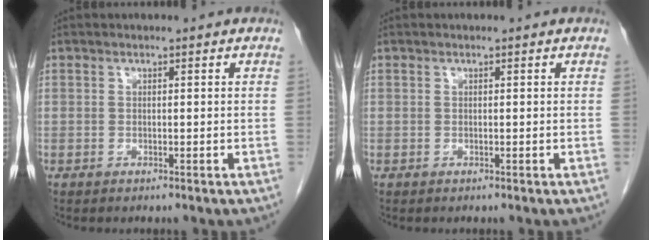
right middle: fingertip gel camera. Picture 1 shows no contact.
{"total": 0.0}